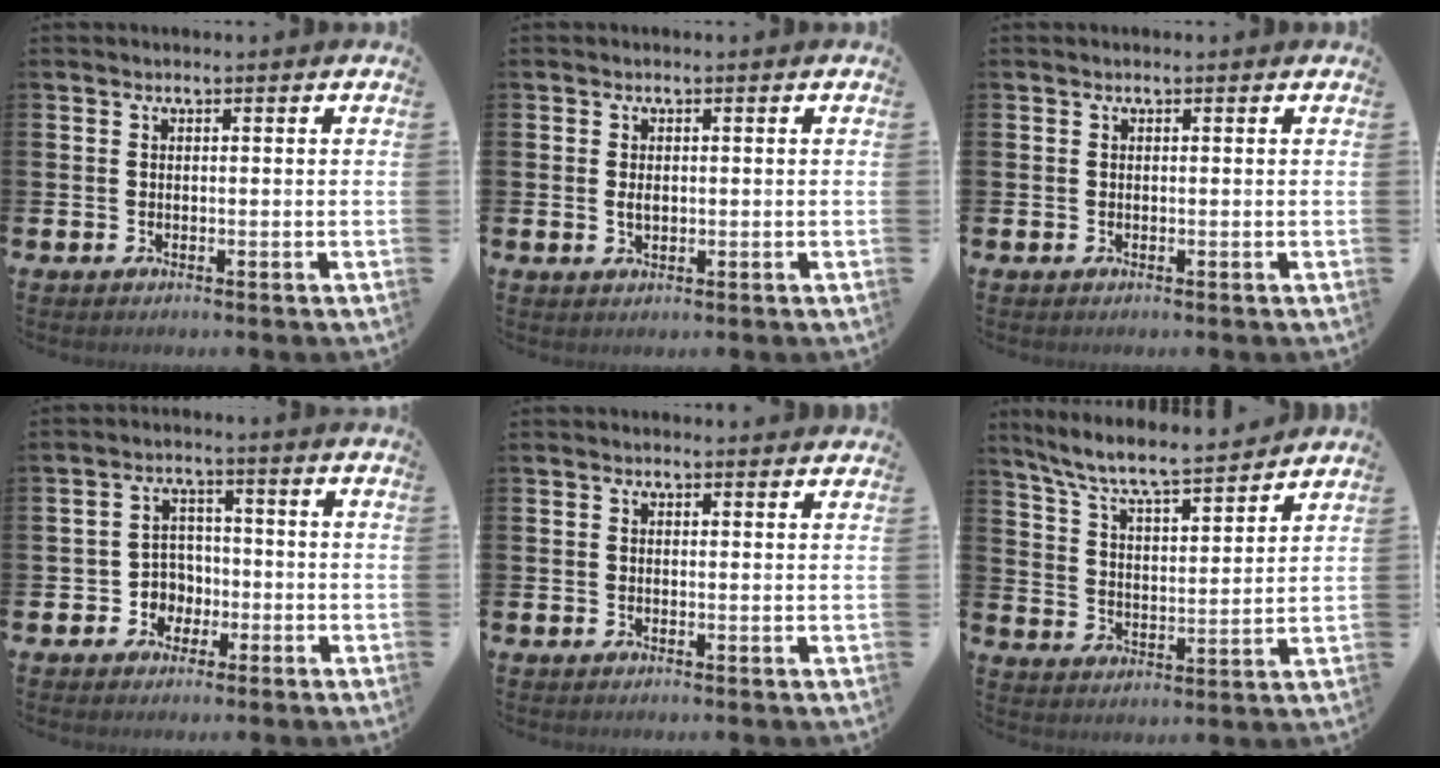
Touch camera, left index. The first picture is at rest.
{"total": 1.3, "force": [0.1, 0.8, 1.0], "torque": [-0.014, 0.004, -0.001]}
{"total": 0.0}
{"total": 3.8, "force": [-1.2, 3.6, 0.6], "torque": [-0.019, -0.002, -0.031]}
{"total": 0.6, "force": [0.6, 0.1, 0.1], "torque": [0.007, -0.003, 0.008]}
{"total": 8.0, "force": [7.4, 0.7, 2.8], "torque": [-0.090, -0.055, 0.129]}